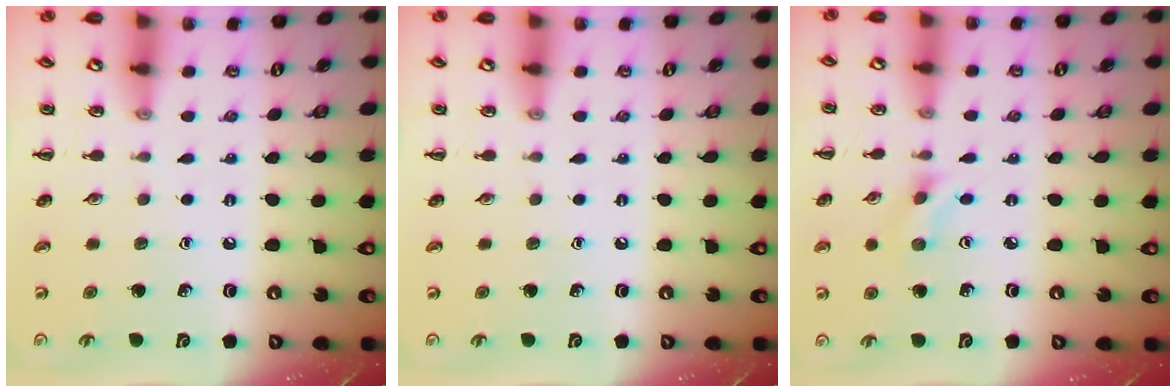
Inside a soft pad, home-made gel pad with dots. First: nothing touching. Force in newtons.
{"total": 0.0}
{"total": 2.0, "press": 1.9, "slide": 0.8}